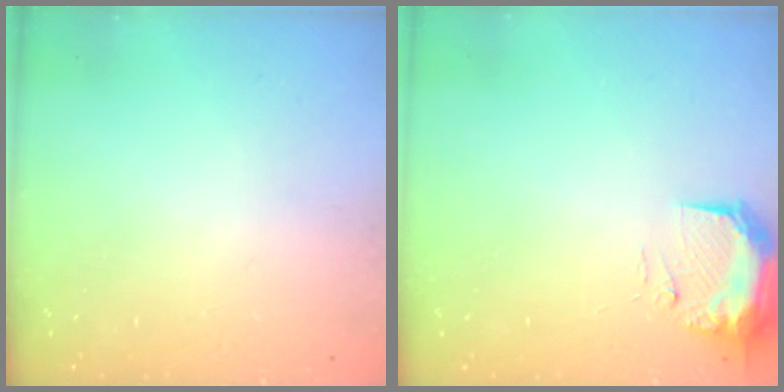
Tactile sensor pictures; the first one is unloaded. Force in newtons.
{"total": 9.2, "press": 9.0, "slide": 1.5}